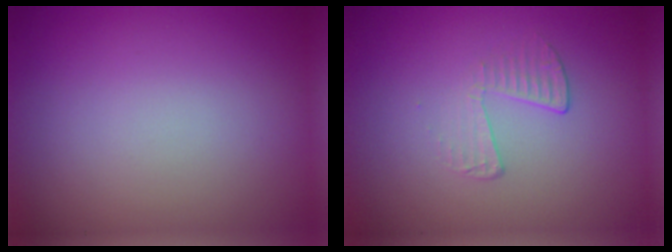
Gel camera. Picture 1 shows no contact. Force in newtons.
{"total": 1.8, "press": 0.5, "slide": 1.7}